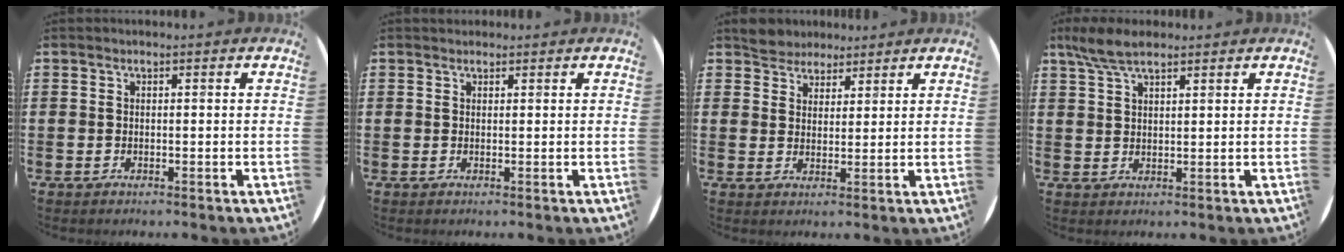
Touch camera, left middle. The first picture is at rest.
{"total": 0.7, "force": [0.6, 0.2, -0.2], "torque": [0.004, 0.005, 0.011]}
{"total": 4.0, "force": [3.7, 1.4, -0.4], "torque": [-0.005, -0.002, 0.072]}
{"total": 4.9, "force": [3.8, 1.4, 2.7], "torque": [-0.061, 0.001, 0.071]}